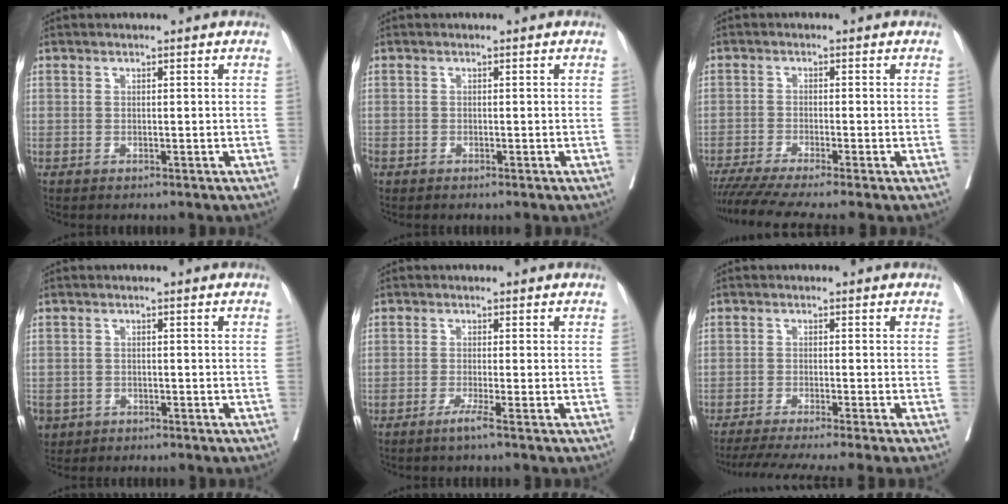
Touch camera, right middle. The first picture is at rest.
{"total": 2.2, "force": [-1.2, 1.3, 1.3], "torque": [-0.047, 0.002, -0.020]}
{"total": 8.8, "force": [-7.3, -0.7, 4.9], "torque": [-0.067, -0.018, -0.118]}
{"total": 6.5, "force": [-3.5, 5.1, 2.0], "torque": [-0.059, -0.002, -0.055]}
{"total": 1.9, "force": [-1.2, -0.6, 1.3], "torque": [-0.021, -0.001, -0.024]}
{"total": 11.1, "force": [-9.4, -1.5, 5.7], "torque": [-0.061, -0.023, -0.143]}